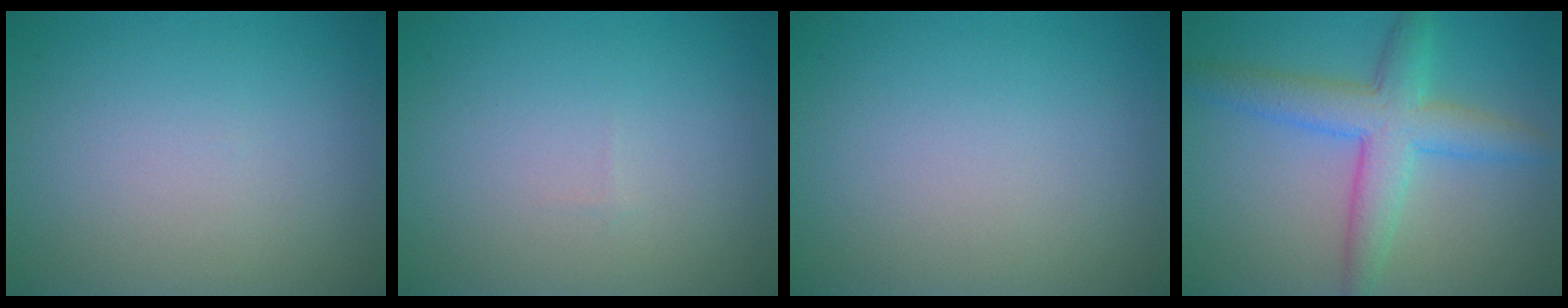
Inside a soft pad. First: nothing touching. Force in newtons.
{"total": 0.0}
{"total": 0.0}
{"total": 5.5, "press": 5.5, "slide": 0.0}